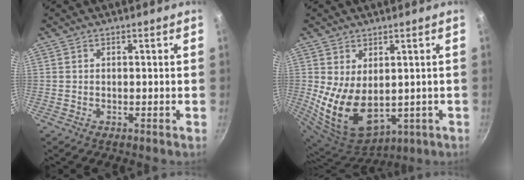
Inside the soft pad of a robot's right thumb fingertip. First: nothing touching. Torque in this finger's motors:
{"motor_torque": [-0.79, 1.22, 0.93, 0.86, 0.46]}